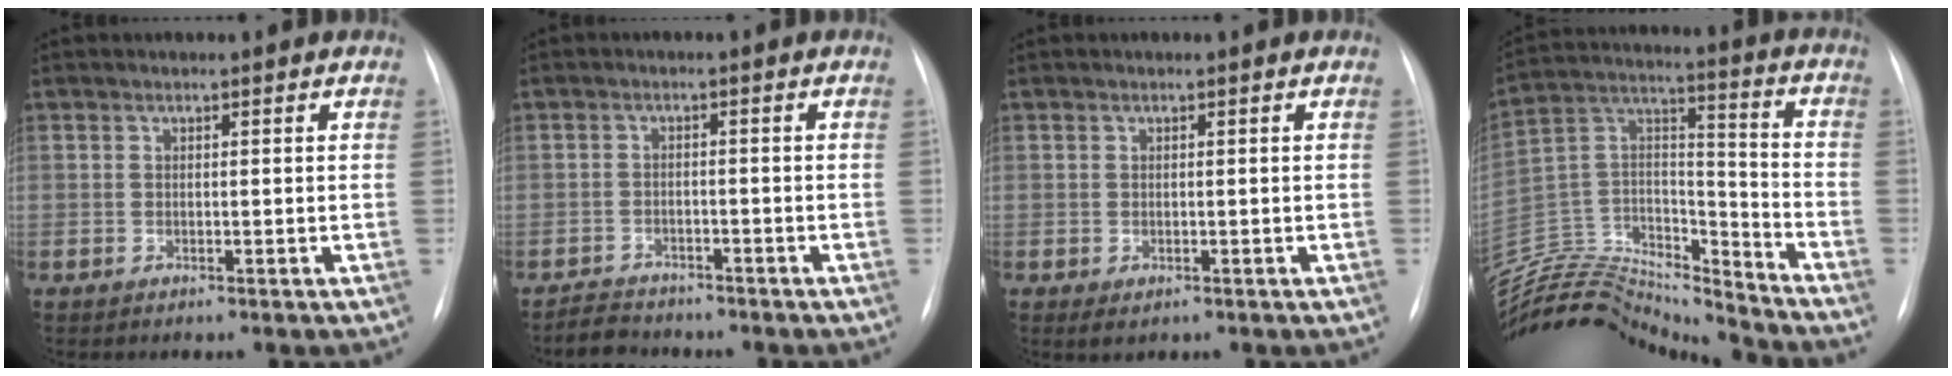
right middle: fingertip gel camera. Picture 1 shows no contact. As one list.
[{"total": 3.3, "force": [-3.2, 1.1, -0.1], "torque": [-0.005, -0.007, -0.055]}, {"total": 1.3, "force": [-0.5, 0.8, 0.9], "torque": [-0.011, -0.002, 0.000]}, {"total": 21.0, "force": [-20.6, 2.4, 3.3], "torque": [-0.058, 0.053, -0.346]}]